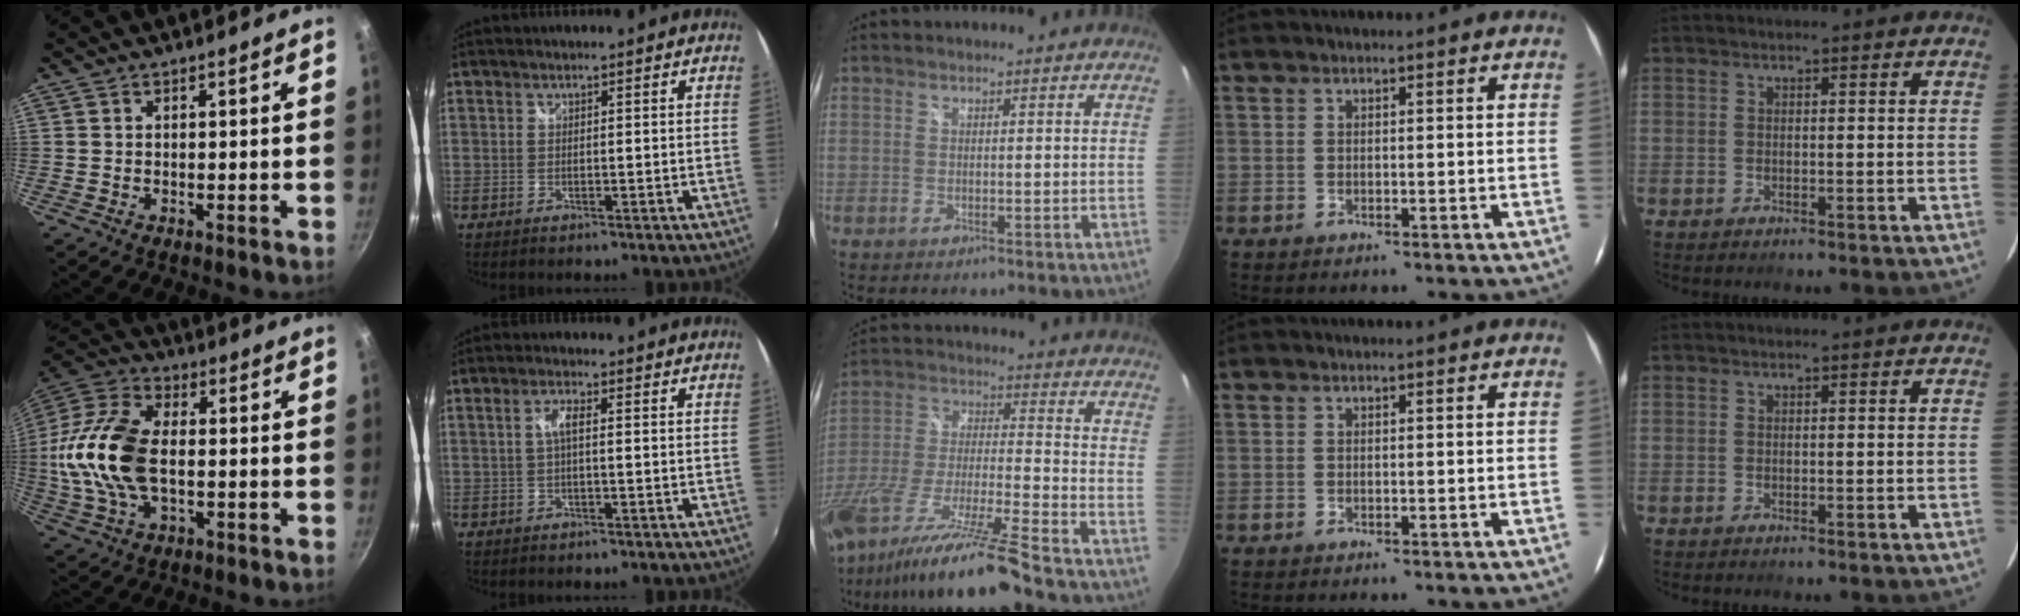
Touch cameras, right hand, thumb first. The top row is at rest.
{"thumb": {"total": 19.1, "force": [-0.9, 11.1, 15.5], "torque": [-0.308, 0.029, -0.026]}, "index": {"total": 2.6, "force": [0.0, 0.5, 2.5], "torque": [-0.051, 0.006, 0.000]}, "middle": {"total": 22.0, "force": [-16.8, -0.3, 14.1], "torque": [-0.263, -0.060, -0.303]}}